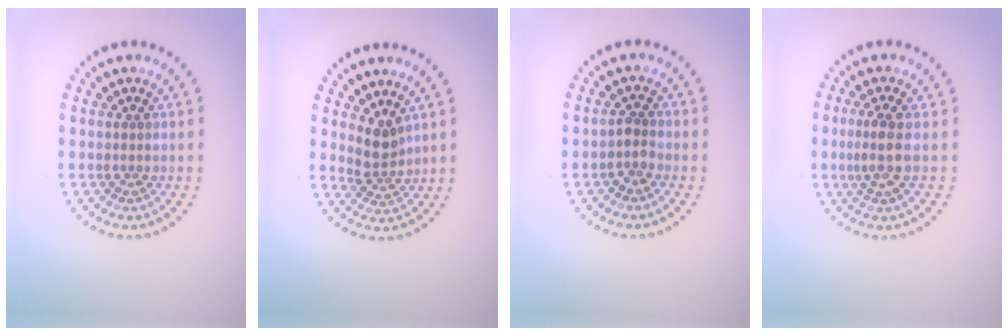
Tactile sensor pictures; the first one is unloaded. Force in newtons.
{"total": 2.3, "press": 1.8, "slide": 1.5}
{"total": 1.4, "press": 1.2, "slide": 0.7}
{"total": 2.3, "press": 1.9, "slide": 1.3}